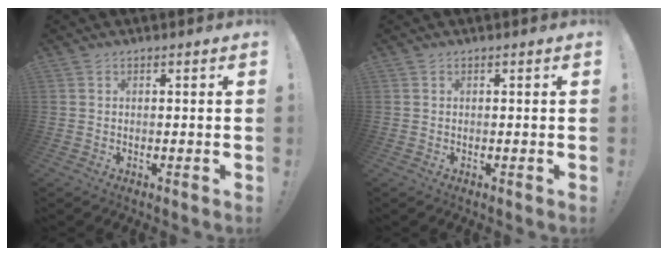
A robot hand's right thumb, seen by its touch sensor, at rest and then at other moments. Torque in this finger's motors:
{"motor_torque": [0.00, 0.00, -0.07, 0.07, 0.00]}